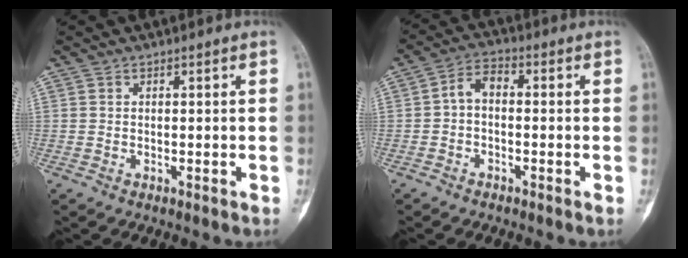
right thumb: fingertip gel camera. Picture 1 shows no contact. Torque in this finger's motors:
{"motor_torque": [0.03, 0.03, 0.20, -0.19, 0.01]}